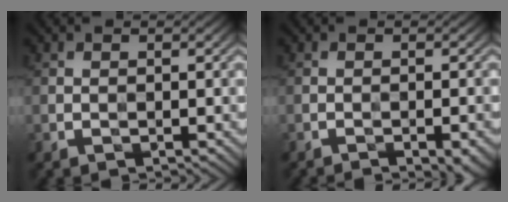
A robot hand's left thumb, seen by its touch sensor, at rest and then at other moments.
{"total": 3.3, "force": [-2.5, 0.4, 2.1], "torque": [-0.040, 0.006, -0.037]}